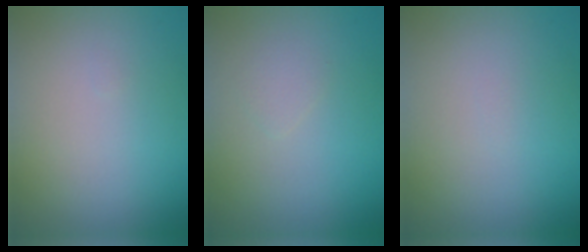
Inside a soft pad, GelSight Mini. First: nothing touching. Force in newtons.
{"total": 0.8, "press": 0.8, "slide": 0.0}
{"total": 0.0}